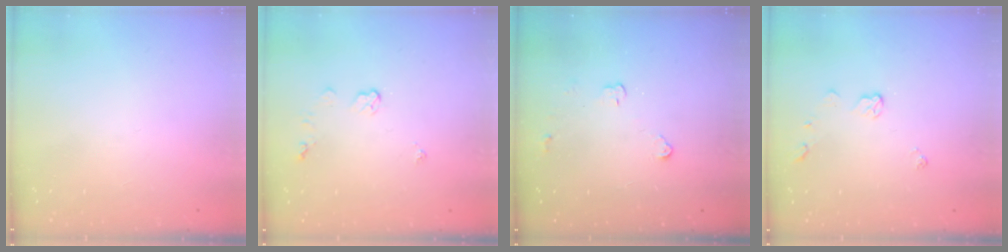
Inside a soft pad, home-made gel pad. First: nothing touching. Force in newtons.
{"total": 4.5, "press": 4.5, "slide": 0.6}
{"total": 2.9, "press": 2.9, "slide": 0.4}
{"total": 4.7, "press": 4.7, "slide": 0.1}